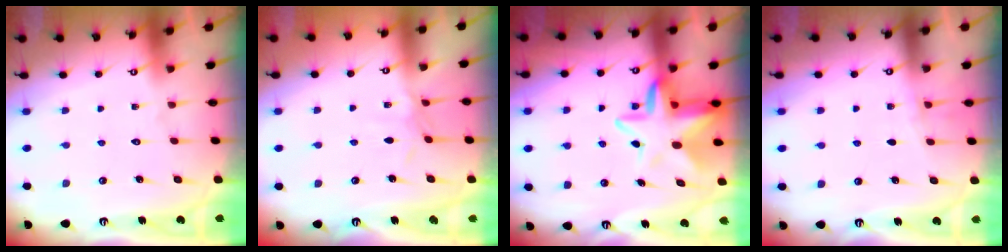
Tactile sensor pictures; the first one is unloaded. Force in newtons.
{"total": 2.7, "press": 2.7, "slide": 0.3}
{"total": 10.4, "press": 10.0, "slide": 2.9}
{"total": 2.7, "press": 2.6, "slide": 0.7}